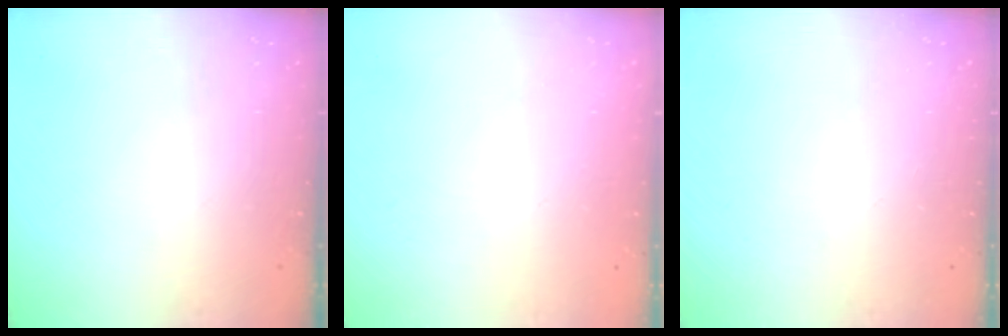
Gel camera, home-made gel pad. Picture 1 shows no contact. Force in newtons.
{"total": 2.4, "press": 2.4, "slide": 0.2}
{"total": 0.0}